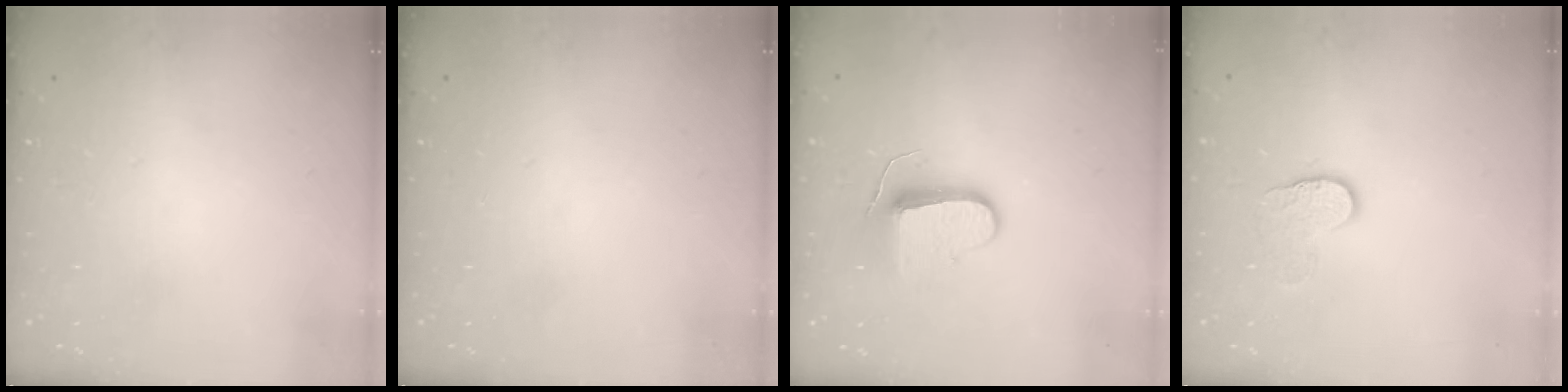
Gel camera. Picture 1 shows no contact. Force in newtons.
{"total": 0.0}
{"total": 9.1, "press": 9.1, "slide": 0.0}
{"total": 6.9, "press": 6.8, "slide": 0.5}